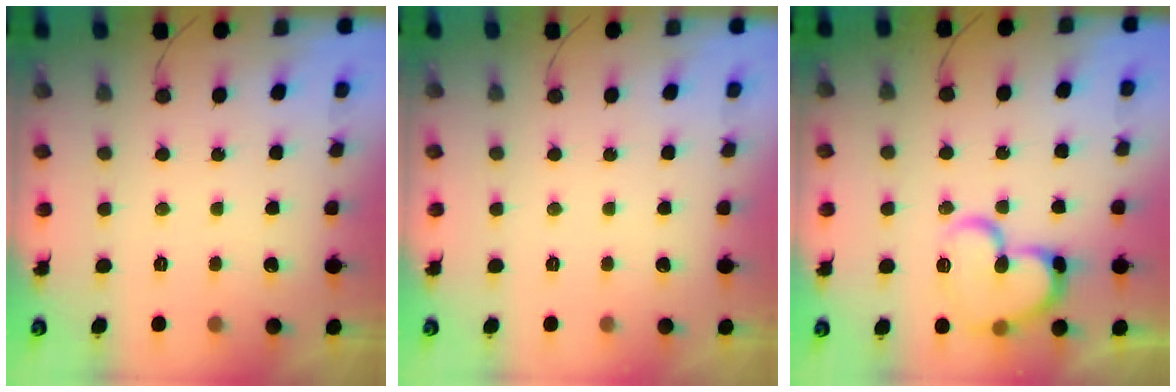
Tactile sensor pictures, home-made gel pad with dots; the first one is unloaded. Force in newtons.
{"total": 0.0}
{"total": 16.7, "press": 16.6, "slide": 1.4}